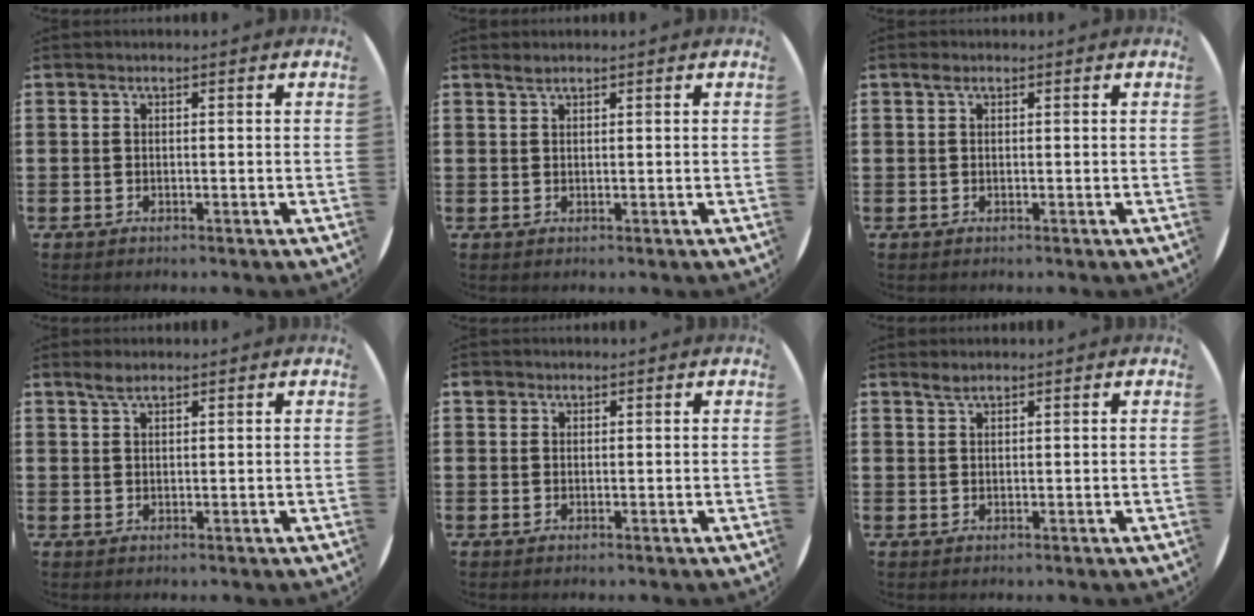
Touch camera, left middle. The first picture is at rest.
{"total": 0.9, "force": [0.8, 0.0, 0.3], "torque": [-0.006, 0.000, 0.015]}
{"total": 0.7, "force": [0.4, 0.4, 0.4], "torque": [-0.001, 0.001, 0.006]}
{"total": 1.8, "force": [1.4, 0.4, 0.9], "torque": [-0.020, 0.003, 0.026]}
{"total": 1.0, "force": [0.8, 0.6, 0.1], "torque": [0.005, 0.000, 0.015]}
{"total": 1.2, "force": [1.1, 0.1, 0.4], "torque": [-0.009, 0.002, 0.020]}